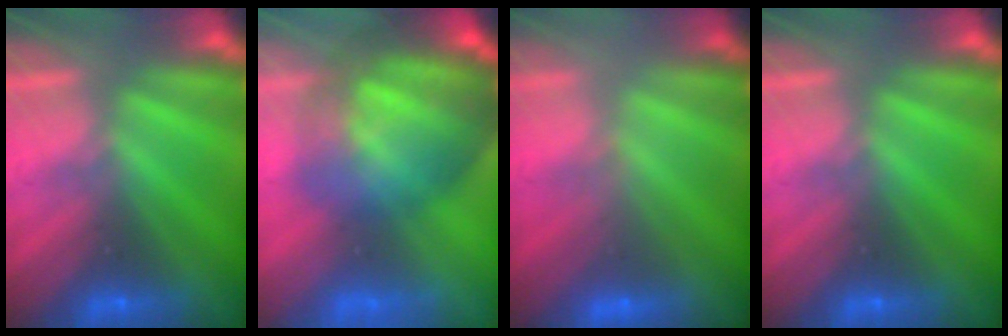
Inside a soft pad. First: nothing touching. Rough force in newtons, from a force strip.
{"total": 9.8}
{"total": 2.3}
{"total": 0.0}